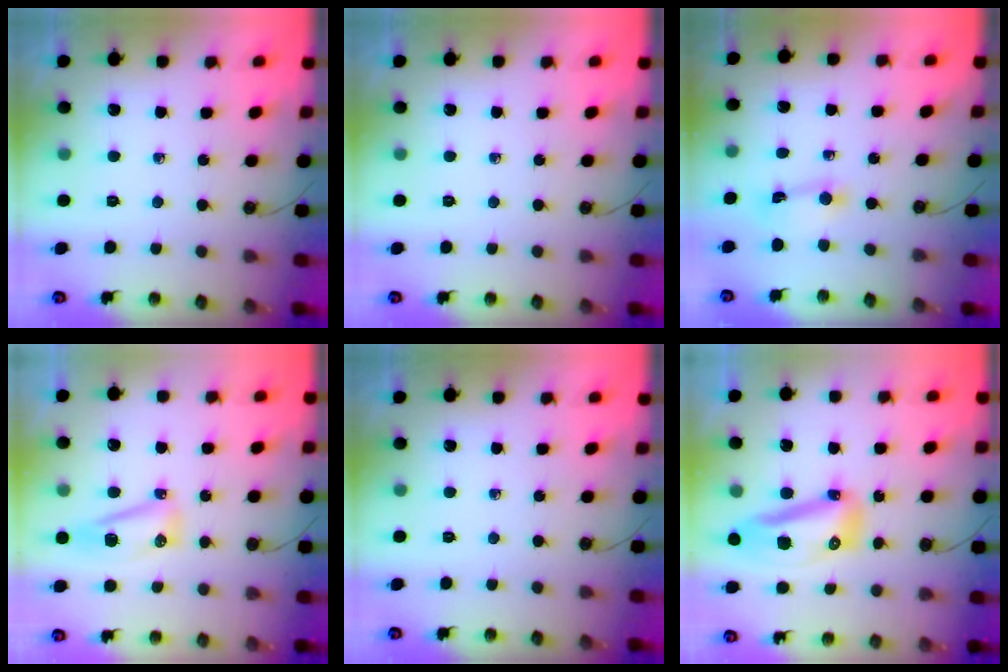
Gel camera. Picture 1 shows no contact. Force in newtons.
{"total": 0.0}
{"total": 1.8, "press": 1.8, "slide": 0.2}
{"total": 8.4, "press": 8.4, "slide": 0.9}
{"total": 0.0}
{"total": 13.2, "press": 13.1, "slide": 1.4}